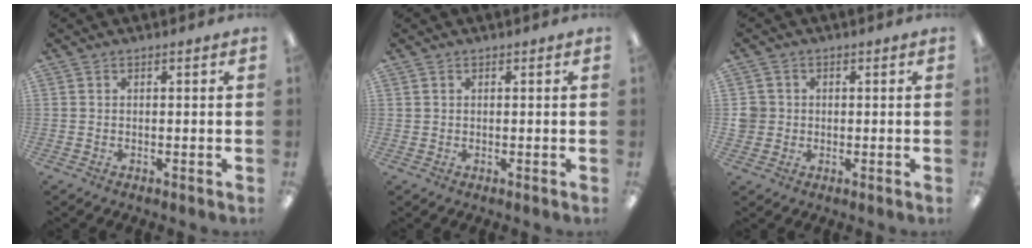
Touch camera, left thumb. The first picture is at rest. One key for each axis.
{"total": 0.7, "fx": 0.4, "fy": 0.6, "fz": 0.0, "tx": 0.001, "ty": 0.003, "tz": 0.007}
{"total": 3.8, "fx": 0.2, "fy": 3.8, "fz": 0.5, "tx": -0.009, "ty": 0.006, "tz": 0.003}